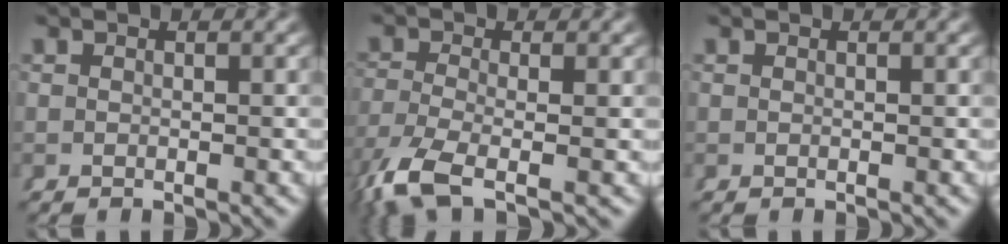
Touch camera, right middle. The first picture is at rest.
{"total": 5.0, "force": [-2.8, 2.0, 3.7], "torque": [-0.098, -0.034, -0.029]}
{"total": 0.0}